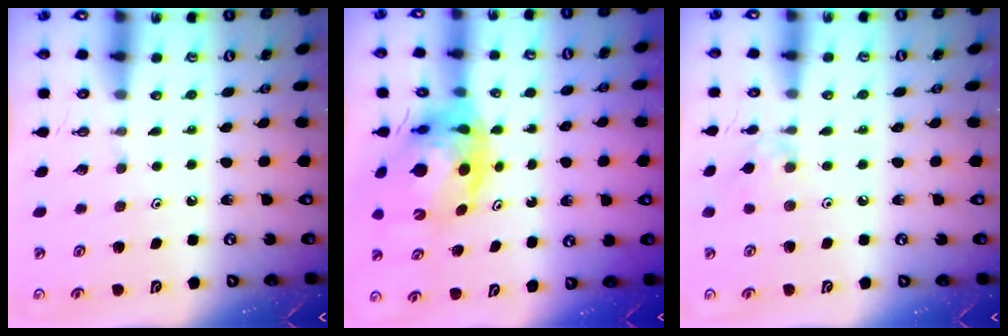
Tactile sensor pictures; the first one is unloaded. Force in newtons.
{"total": 12.4, "press": 12.3, "slide": 1.5}
{"total": 5.1, "press": 5.0, "slide": 0.7}